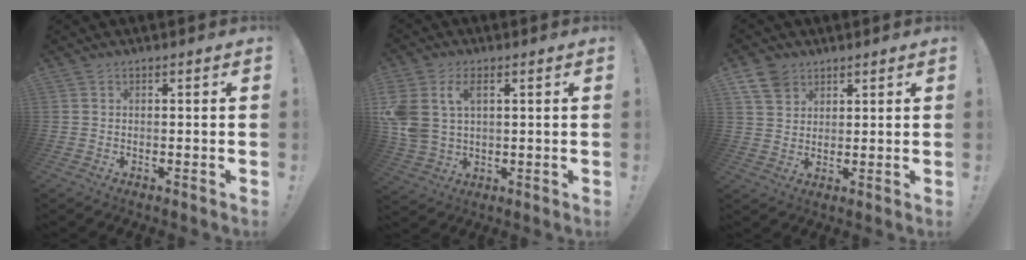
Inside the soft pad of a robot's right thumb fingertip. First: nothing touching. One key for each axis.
{"total": 10.2, "fx": 2.5, "fy": 7.3, "fz": 6.7, "tx": -0.146, "ty": -0.006, "tz": 0.046}
{"total": 7.2, "fx": 4.7, "fy": 4.8, "fz": 2.6, "tx": -0.046, "ty": -0.021, "tz": 0.092}